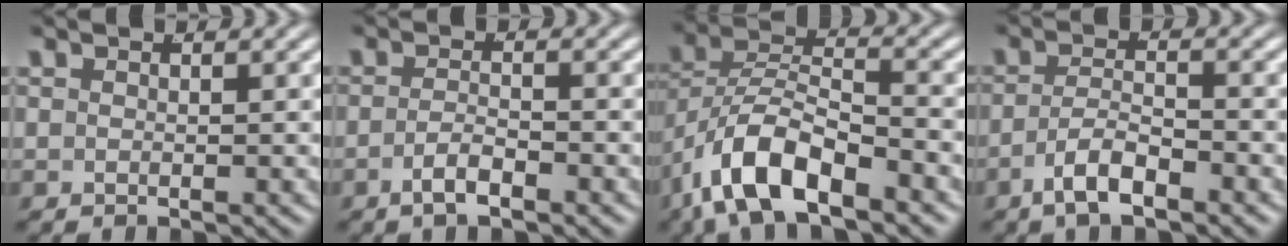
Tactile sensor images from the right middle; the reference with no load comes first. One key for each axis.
{"total": 2.3, "fx": -1.8, "fy": 0.3, "fz": 1.3, "tx": -0.028, "ty": -0.009, "tz": -0.030}
{"total": 6.2, "fx": -2.3, "fy": 3.6, "fz": 4.5, "tx": -0.106, "ty": -0.024, "tz": -0.030}
{"total": 3.3, "fx": -2.2, "fy": 0.9, "fz": 2.2, "tx": -0.042, "ty": -0.011, "tz": -0.035}